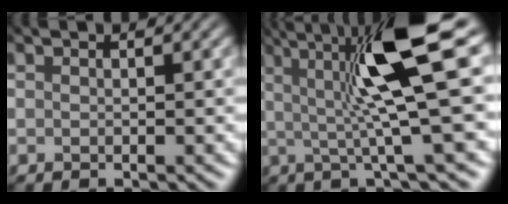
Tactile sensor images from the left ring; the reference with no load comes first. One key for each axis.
{"total": 8.3, "fx": 1.5, "fy": 1.2, "fz": 8.1, "tx": -0.128, "ty": -0.003, "tz": 0.024}